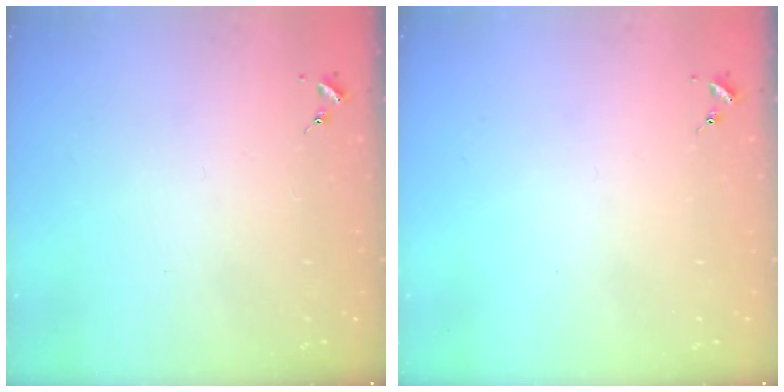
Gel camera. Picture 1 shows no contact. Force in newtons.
{"total": 0.0}